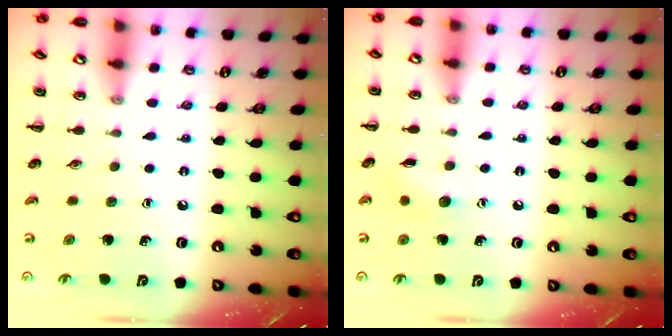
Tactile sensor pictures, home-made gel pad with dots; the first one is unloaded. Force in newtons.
{"total": 5.3, "press": 5.2, "slide": 1.3}